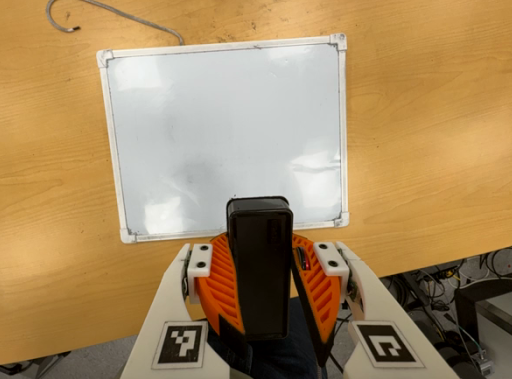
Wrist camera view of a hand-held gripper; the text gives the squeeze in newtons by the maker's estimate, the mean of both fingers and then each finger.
{"total": 11.2, "left": 11.3, "right": 11.1}